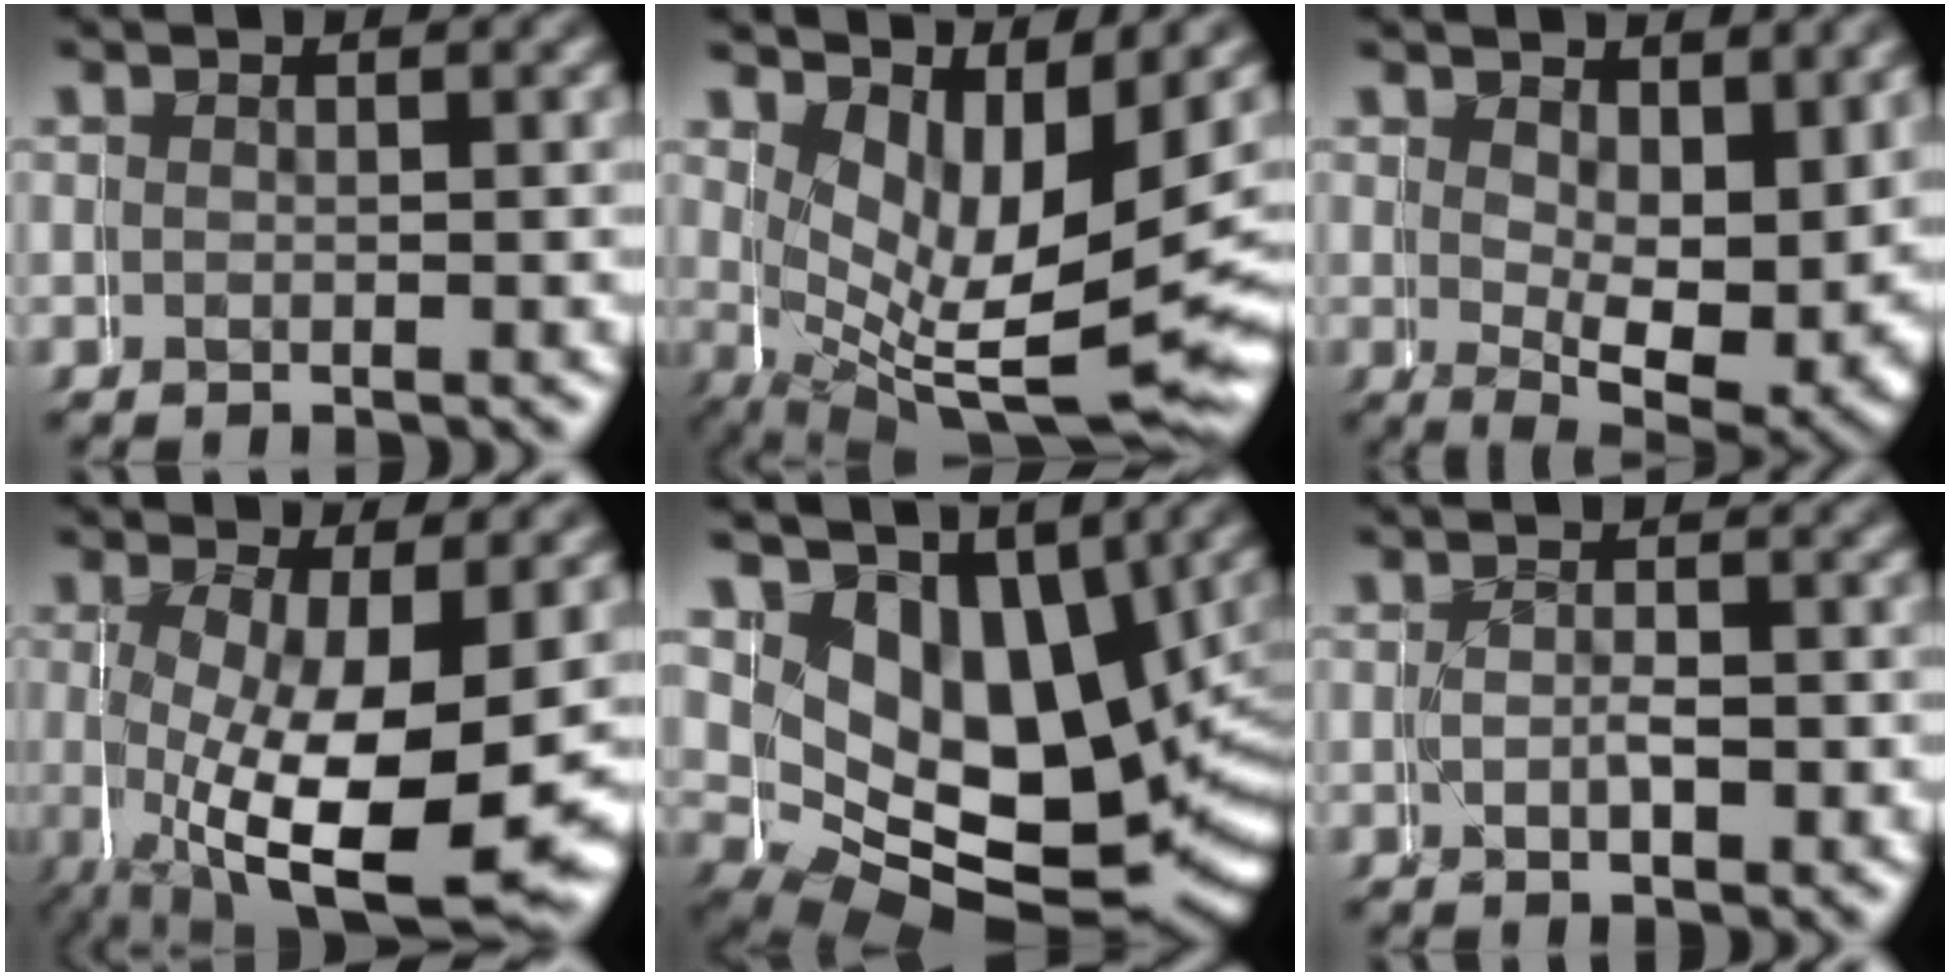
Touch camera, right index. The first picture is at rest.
{"total": 8.6, "force": [-0.4, 3.9, 7.7], "torque": [-0.129, -0.046, 0.018]}
{"total": 7.6, "force": [0.6, 3.6, 6.6], "torque": [-0.098, -0.040, 0.026]}
{"total": 12.1, "force": [-1.5, 5.4, 10.7], "torque": [-0.207, -0.051, 0.009]}
{"total": 15.0, "force": [-0.5, 11.0, 10.2], "torque": [-0.185, -0.067, 0.018]}
{"total": 1.1, "force": [-0.1, 1.0, 0.3], "torque": [-0.017, -0.012, -0.001]}